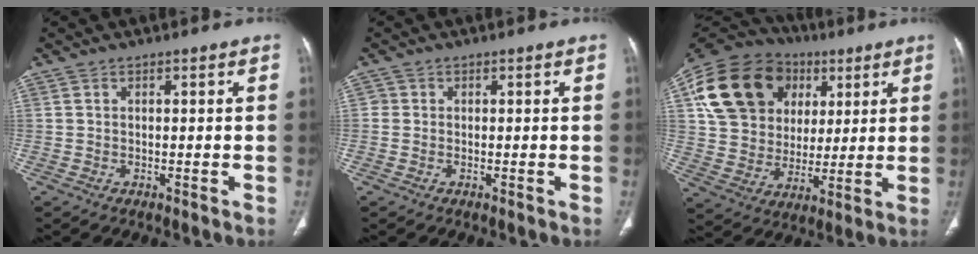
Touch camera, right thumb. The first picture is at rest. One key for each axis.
{"total": 0.8, "fx": 0.0, "fy": 0.8, "fz": 0.1, "tx": 0.002, "ty": 0.003, "tz": -0.002}
{"total": 22.8, "fx": 8.1, "fy": 18.0, "fz": 11.5, "tx": -0.192, "ty": 0.023, "tz": 0.147}